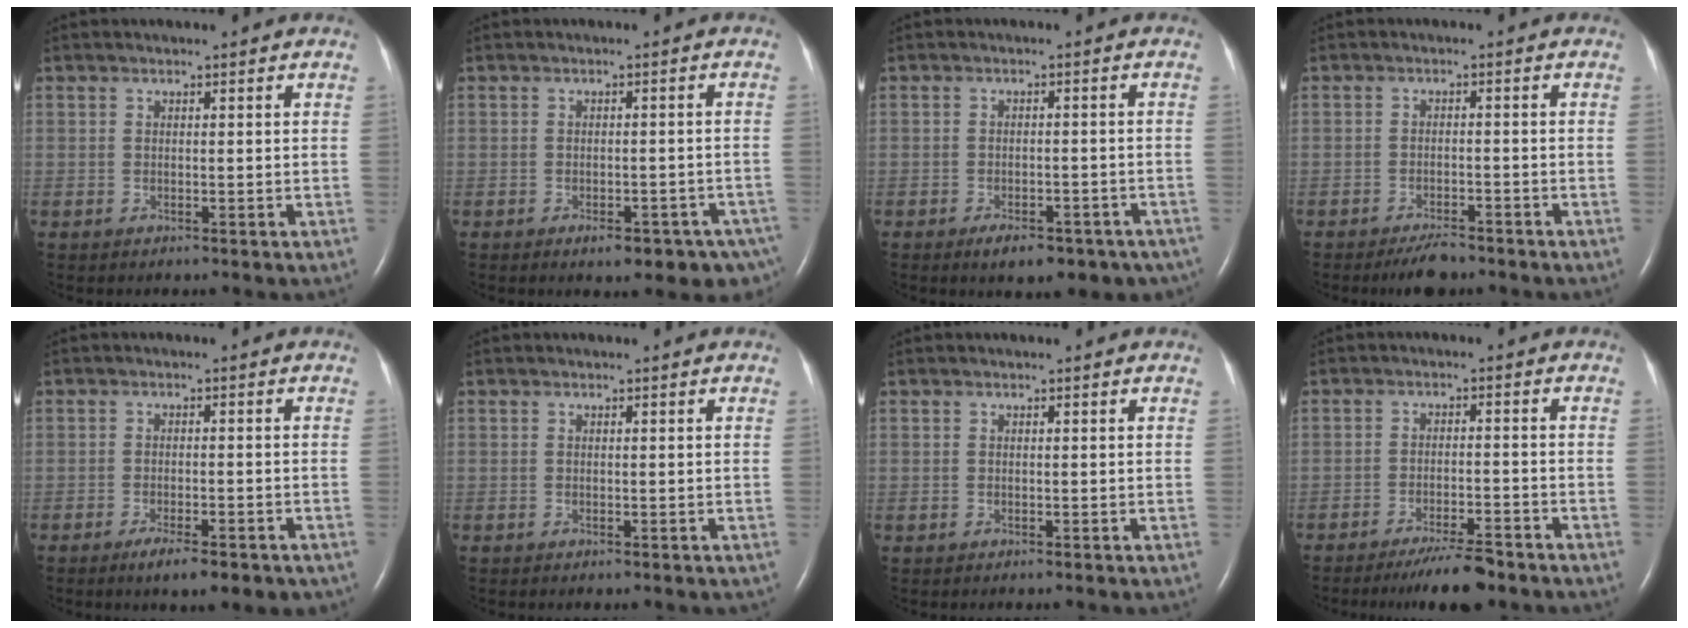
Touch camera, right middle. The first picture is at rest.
{"total": 9.4, "force": [-6.5, 4.1, 5.5], "torque": [-0.049, 0.005, -0.079]}
{"total": 9.9, "force": [-7.4, 4.4, 4.9], "torque": [-0.042, 0.009, -0.092]}
{"total": 3.8, "force": [-3.2, 1.0, 1.7], "torque": [-0.037, -0.005, -0.051]}
{"total": 6.5, "force": [-4.5, 1.7, 4.4], "torque": [-0.056, -0.008, -0.057]}
{"total": 0.0}
{"total": 0.0}
{"total": 6.3, "force": [-5.2, 0.8, 3.5], "torque": [-0.060, -0.013, -0.088]}